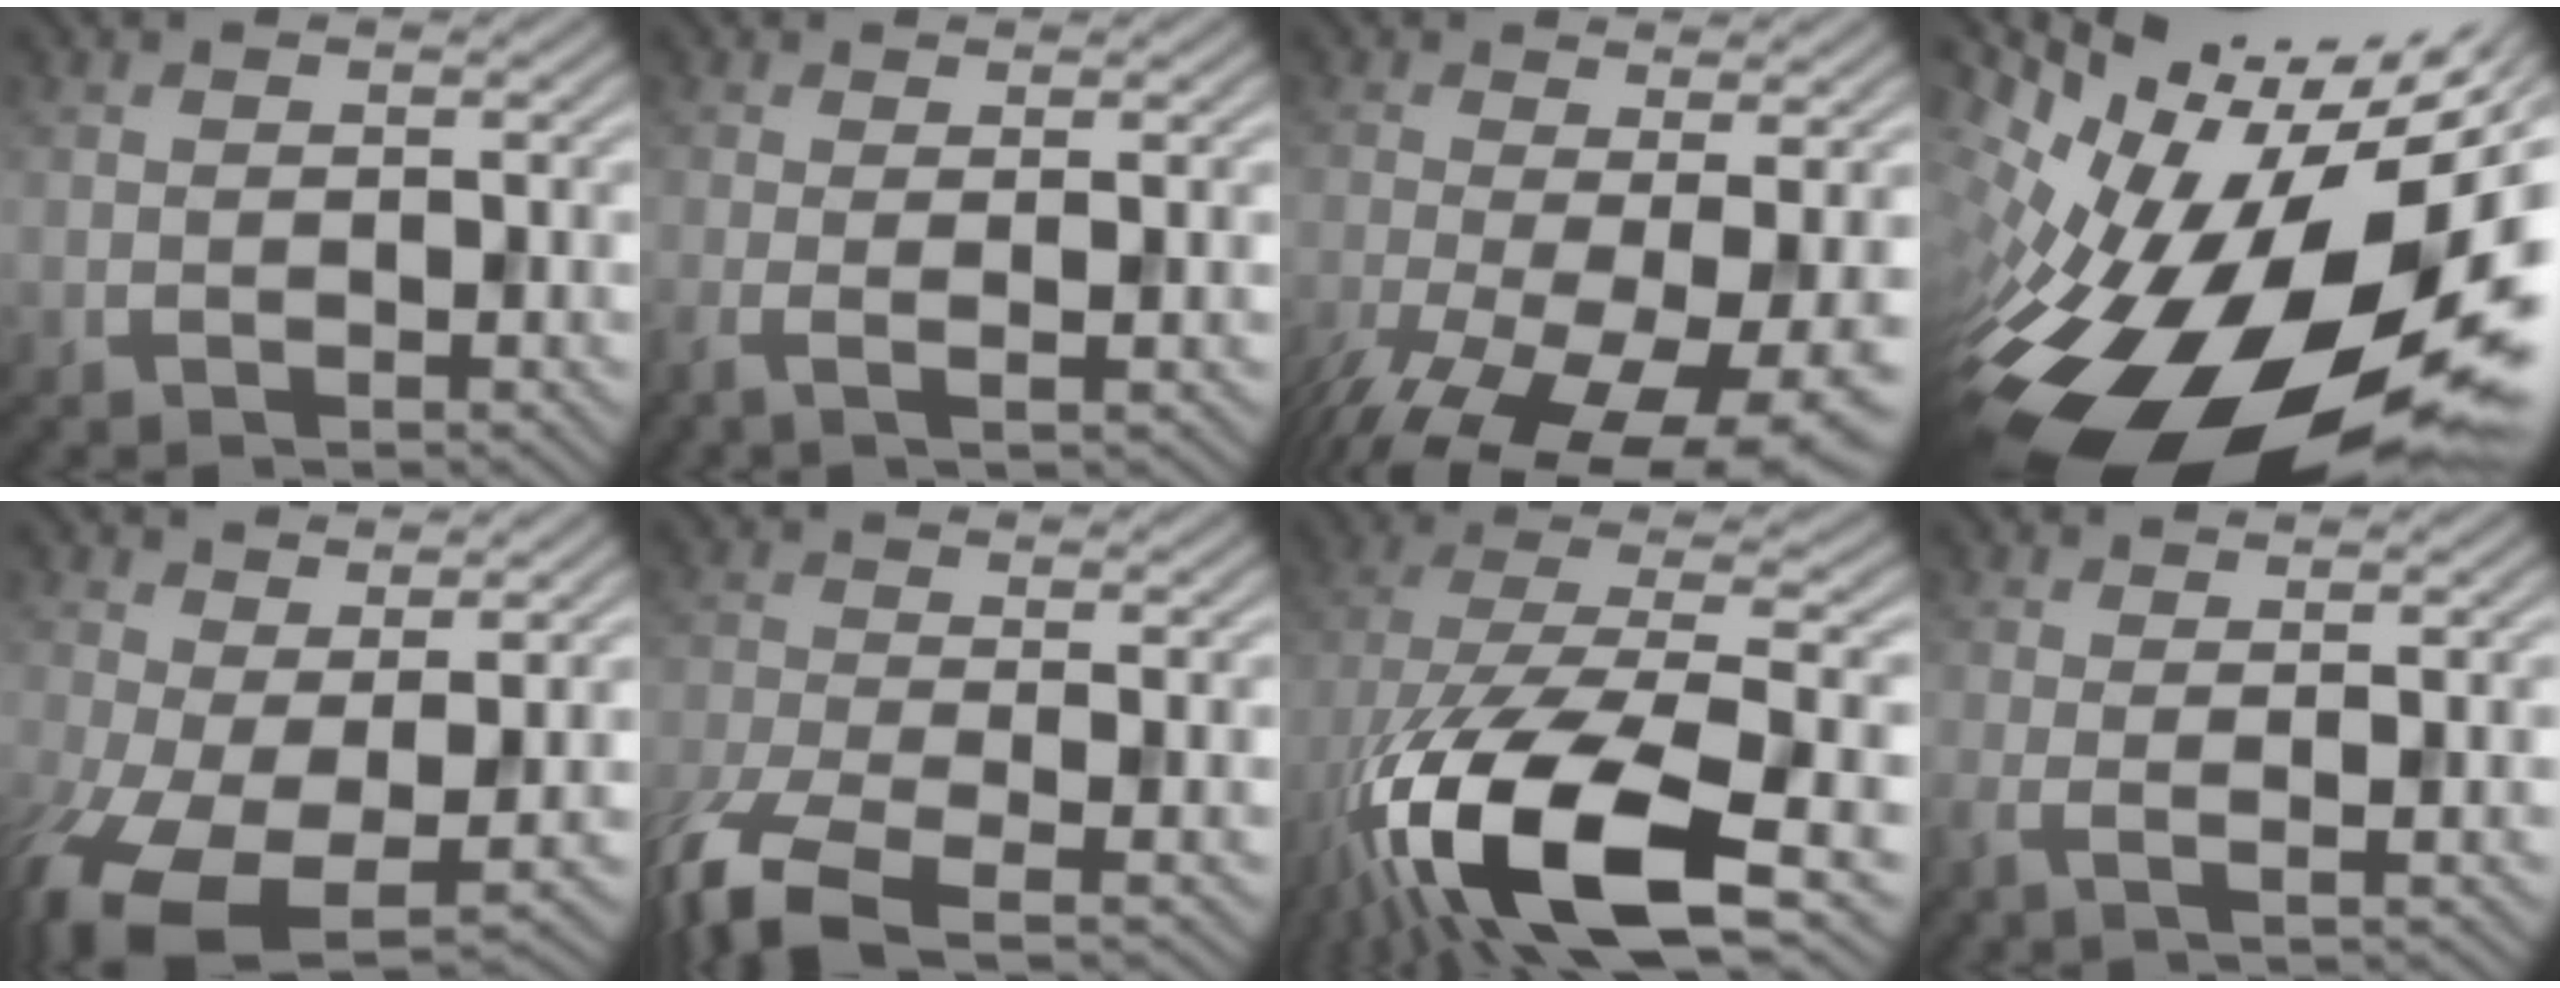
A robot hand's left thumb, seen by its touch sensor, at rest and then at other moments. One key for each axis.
{"total": 2.5, "fx": -0.1, "fy": 0.8, "fz": 2.4, "tx": -0.038, "ty": -0.001, "tz": -0.007}
{"total": 12.1, "fx": -6.1, "fy": 3.9, "fz": 9.8, "tx": -0.178, "ty": -0.035, "tz": -0.078}
{"total": 20.0, "fx": -6.0, "fy": 9.6, "fz": 16.5, "tx": -0.284, "ty": -0.051, "tz": -0.092}
{"total": 8.4, "fx": -2.1, "fy": 4.5, "fz": 6.8, "tx": -0.149, "ty": -0.032, "tz": -0.029}
{"total": 7.2, "fx": -5.0, "fy": 2.2, "fz": 4.7, "tx": -0.095, "ty": -0.028, "tz": -0.097}
{"total": 17.4, "fx": -8.0, "fy": 6.9, "fz": 13.9, "tx": -0.294, "ty": -0.032, "tz": -0.137}
{"total": 2.2, "fx": 0.2, "fy": 0.6, "fz": 2.1, "tx": -0.033, "ty": 0.000, "tz": 0.004}